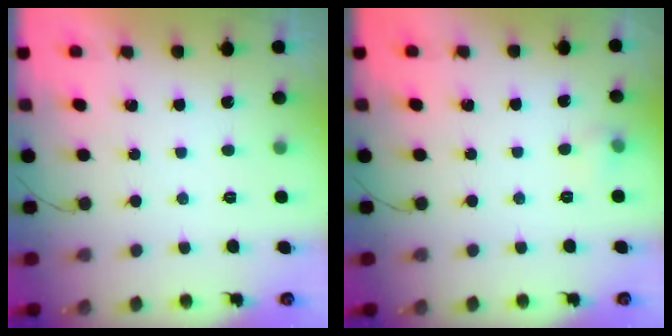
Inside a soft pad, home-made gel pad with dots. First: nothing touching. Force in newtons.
{"total": 4.9, "press": 4.7, "slide": 1.5}